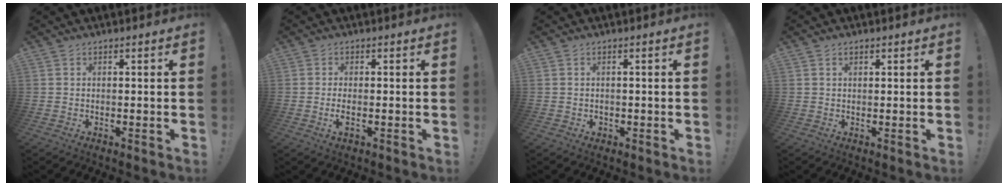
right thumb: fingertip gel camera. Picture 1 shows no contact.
{"total": 2.5, "force": [-0.8, 0.8, 2.2], "torque": [-0.050, 0.000, -0.014]}
{"total": 0.9, "force": [-0.4, 0.8, 0.1], "torque": [-0.009, 0.002, -0.006]}
{"total": 0.8, "force": [0.5, 0.4, 0.4], "torque": [-0.003, -0.001, 0.008]}